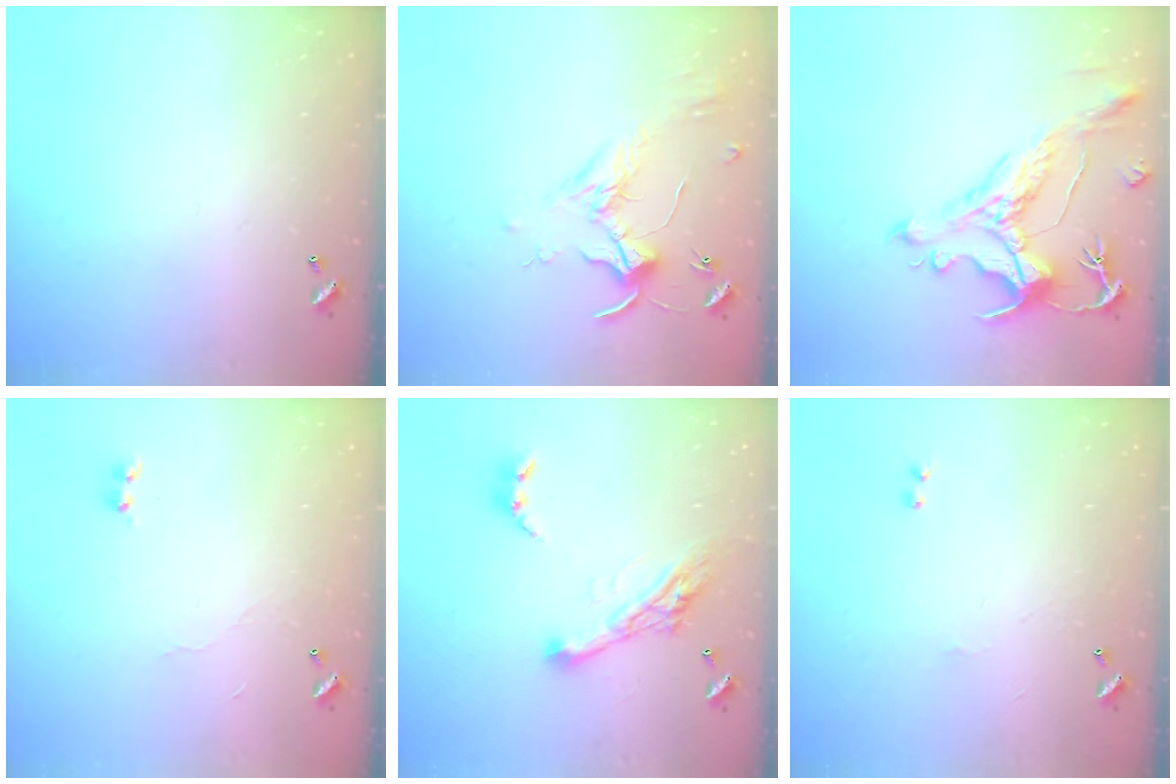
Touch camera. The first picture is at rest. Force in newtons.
{"total": 1.6, "press": 1.6, "slide": 0.4}
{"total": 1.7, "press": 0.9, "slide": 1.4}
{"total": 5.4, "press": 5.4, "slide": 0.3}
{"total": 13.4, "press": 13.3, "slide": 1.4}
{"total": 0.9, "press": 0.8, "slide": 0.5}